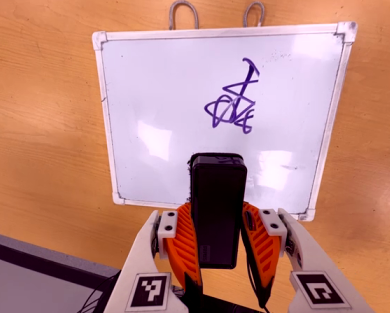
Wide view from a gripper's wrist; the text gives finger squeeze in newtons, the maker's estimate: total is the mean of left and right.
{"total": 8.9, "left": 6.6, "right": 11.2}